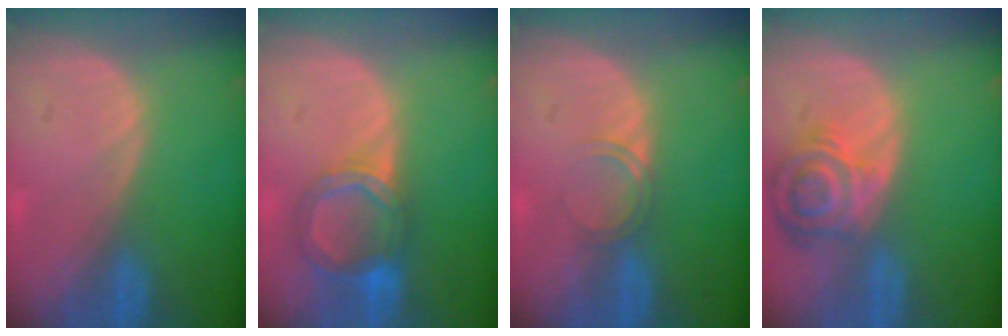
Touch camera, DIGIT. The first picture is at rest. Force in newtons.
{"total": 6.4, "press": 5.7, "slide": 3.0}
{"total": 2.0, "press": 2.0, "slide": 0.2}
{"total": 7.8, "press": 7.0, "slide": 3.6}